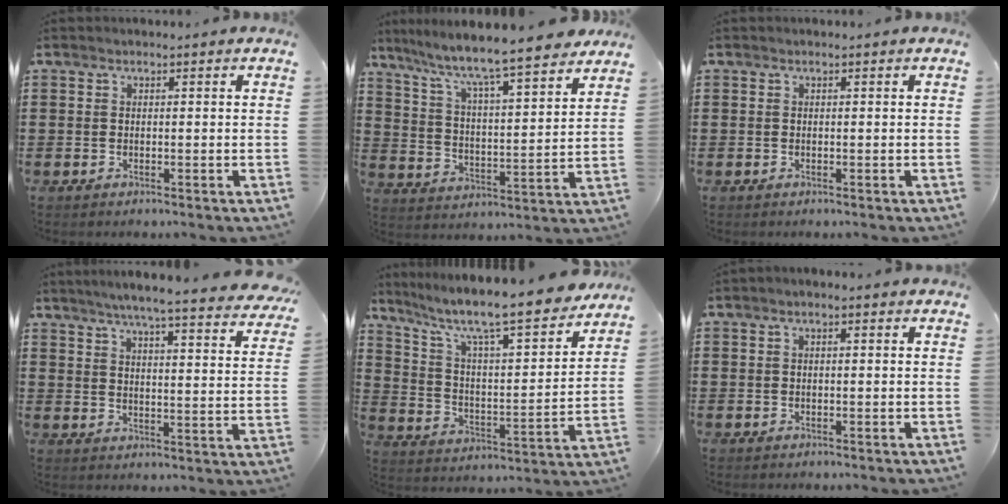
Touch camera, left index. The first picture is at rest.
{"total": 6.9, "force": [6.3, -0.2, 2.8], "torque": [-0.083, -0.050, 0.100]}
{"total": 0.0}
{"total": 5.4, "force": [4.7, -0.5, 2.6], "torque": [-0.070, -0.030, 0.076]}
{"total": 9.4, "force": [7.9, 0.8, 5.0], "torque": [-0.122, -0.063, 0.125]}
{"total": 1.0, "force": [-0.2, 0.3, 0.9], "torque": [-0.016, 0.000, -0.003]}